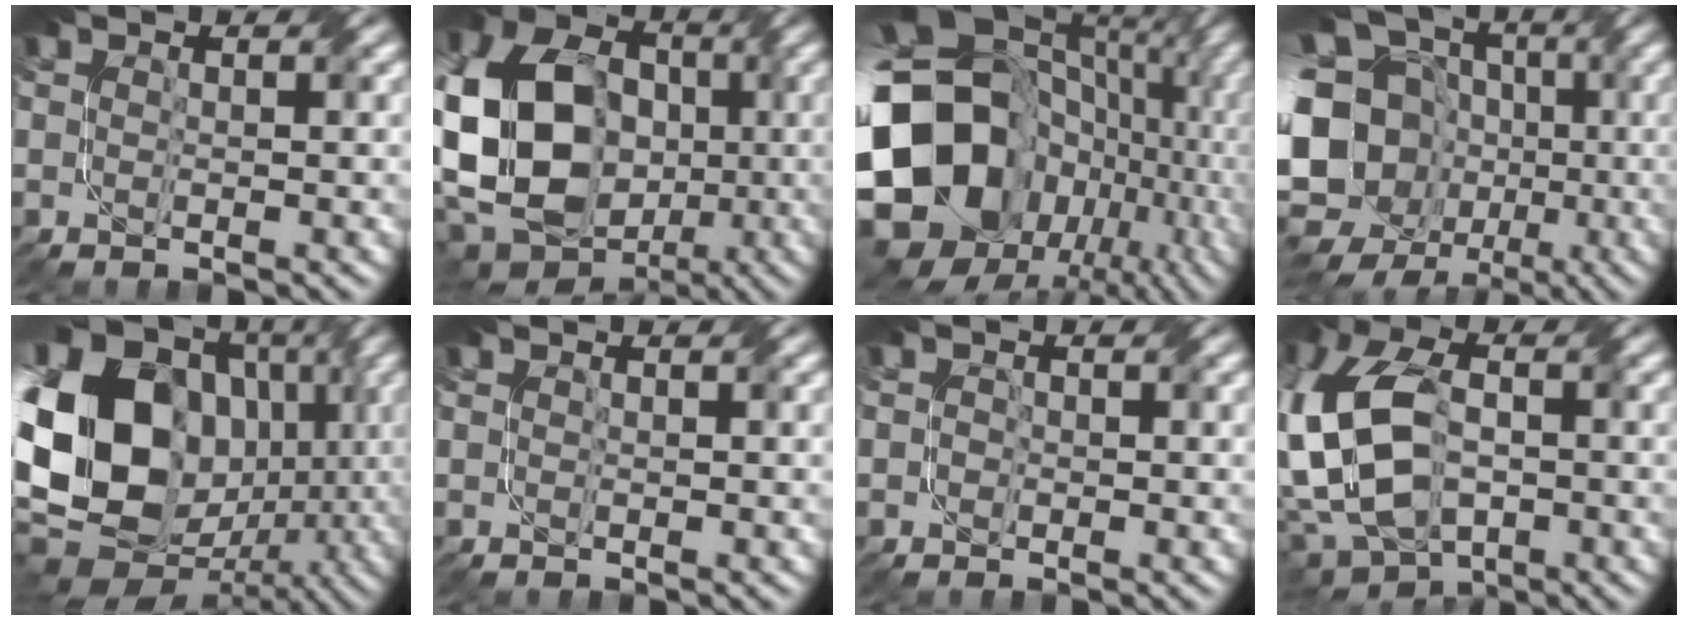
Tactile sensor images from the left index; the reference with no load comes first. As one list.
[{"total": 21.8, "force": [-2.3, 18.0, 12.1], "torque": [-0.262, 0.007, -0.077]}, {"total": 20.5, "force": [-2.3, 16.6, 11.8], "torque": [-0.260, -0.020, -0.015]}, {"total": 20.3, "force": [-3.6, 17.2, 10.3], "torque": [-0.198, -0.006, -0.088]}, {"total": 21.3, "force": [0.2, 16.7, 13.3], "torque": [-0.283, -0.005, -0.015]}, {"total": 0.0}, {"total": 0.7, "force": [-0.1, 0.6, 0.2], "torque": [-0.003, -0.005, -0.006]}, {"total": 12.4, "force": [-2.2, 8.0, 9.2], "torque": [-0.228, -0.008, -0.044]}]